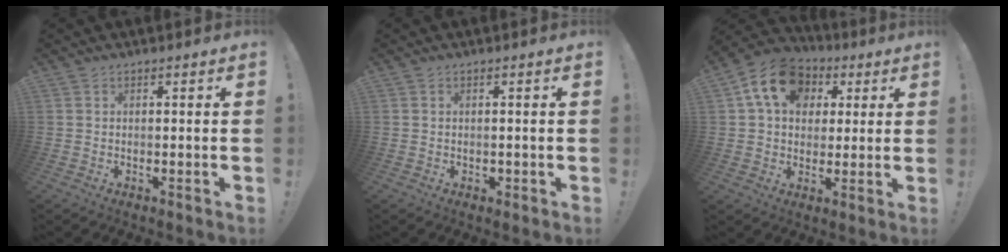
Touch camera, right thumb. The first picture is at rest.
{"total": 0.7, "force": [-0.1, 0.7, 0.1], "torque": [-0.004, 0.003, 0.000]}
{"total": 15.4, "force": [5.3, 11.8, 8.5], "torque": [-0.121, -0.007, 0.102]}